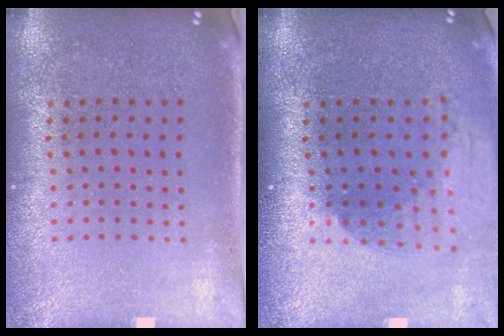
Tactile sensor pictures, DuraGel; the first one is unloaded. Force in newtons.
{"total": 2.0, "press": 1.5, "slide": 1.3}